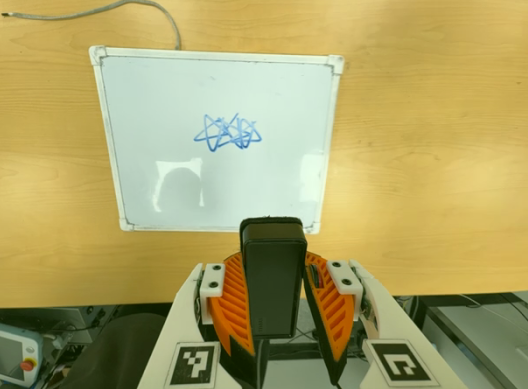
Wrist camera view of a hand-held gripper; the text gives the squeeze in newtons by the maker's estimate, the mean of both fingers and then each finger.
{"total": 9.1, "left": 7.9, "right": 10.2}